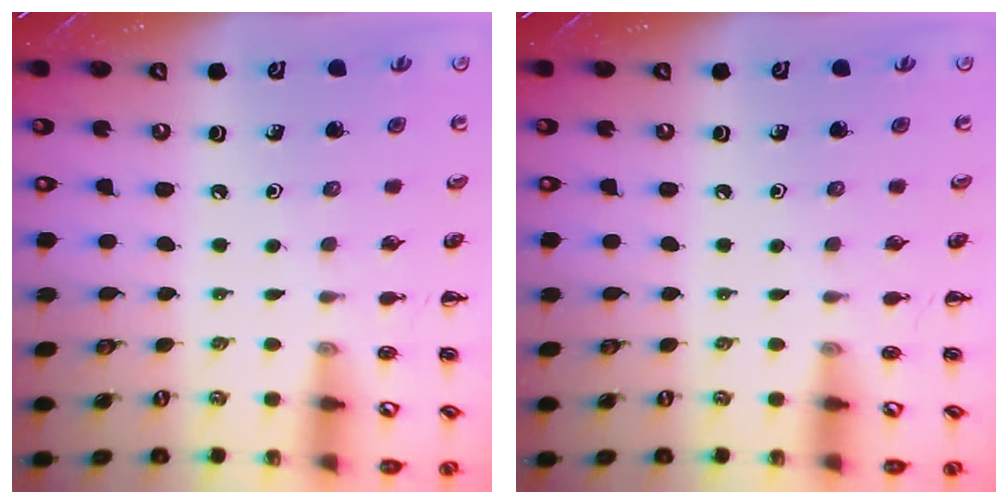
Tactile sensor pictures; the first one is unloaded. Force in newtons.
{"total": 0.0}